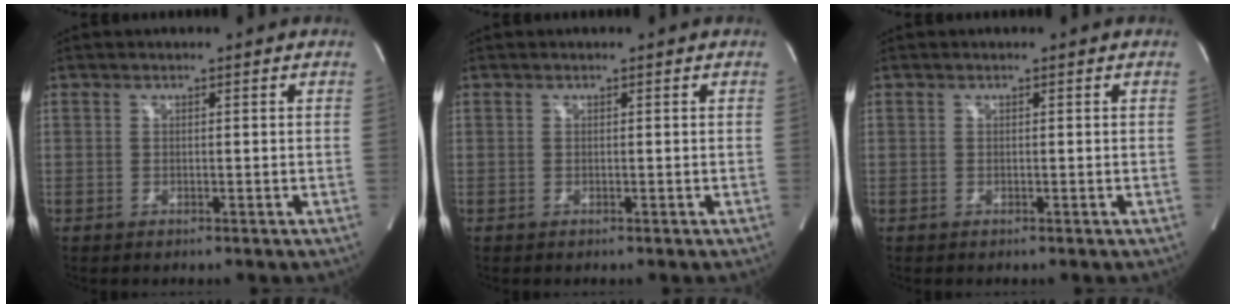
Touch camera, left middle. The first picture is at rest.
{"total": 0.0}
{"total": 0.0}